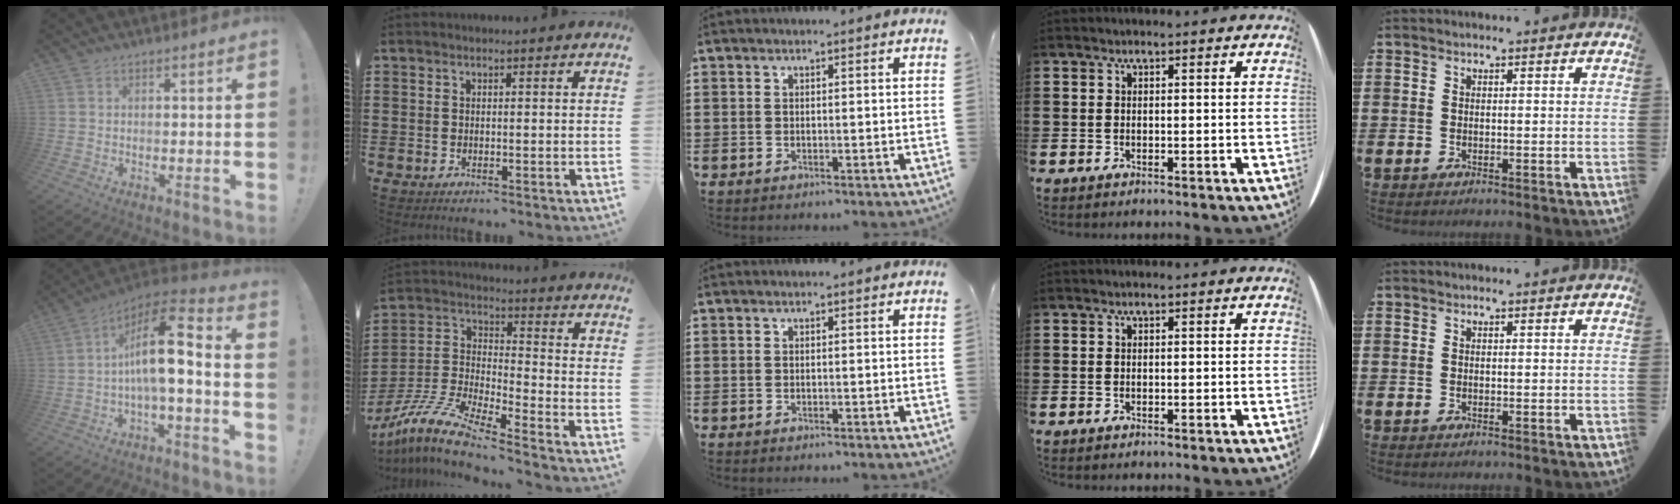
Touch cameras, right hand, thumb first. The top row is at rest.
{"thumb": {"total": 15.4, "force": [-0.1, 4.5, 14.7], "torque": [-0.240, 0.001, -0.007]}, "index": {"total": 9.8, "force": [-8.7, 0.8, 4.5], "torque": [-0.120, -0.006, -0.181]}}